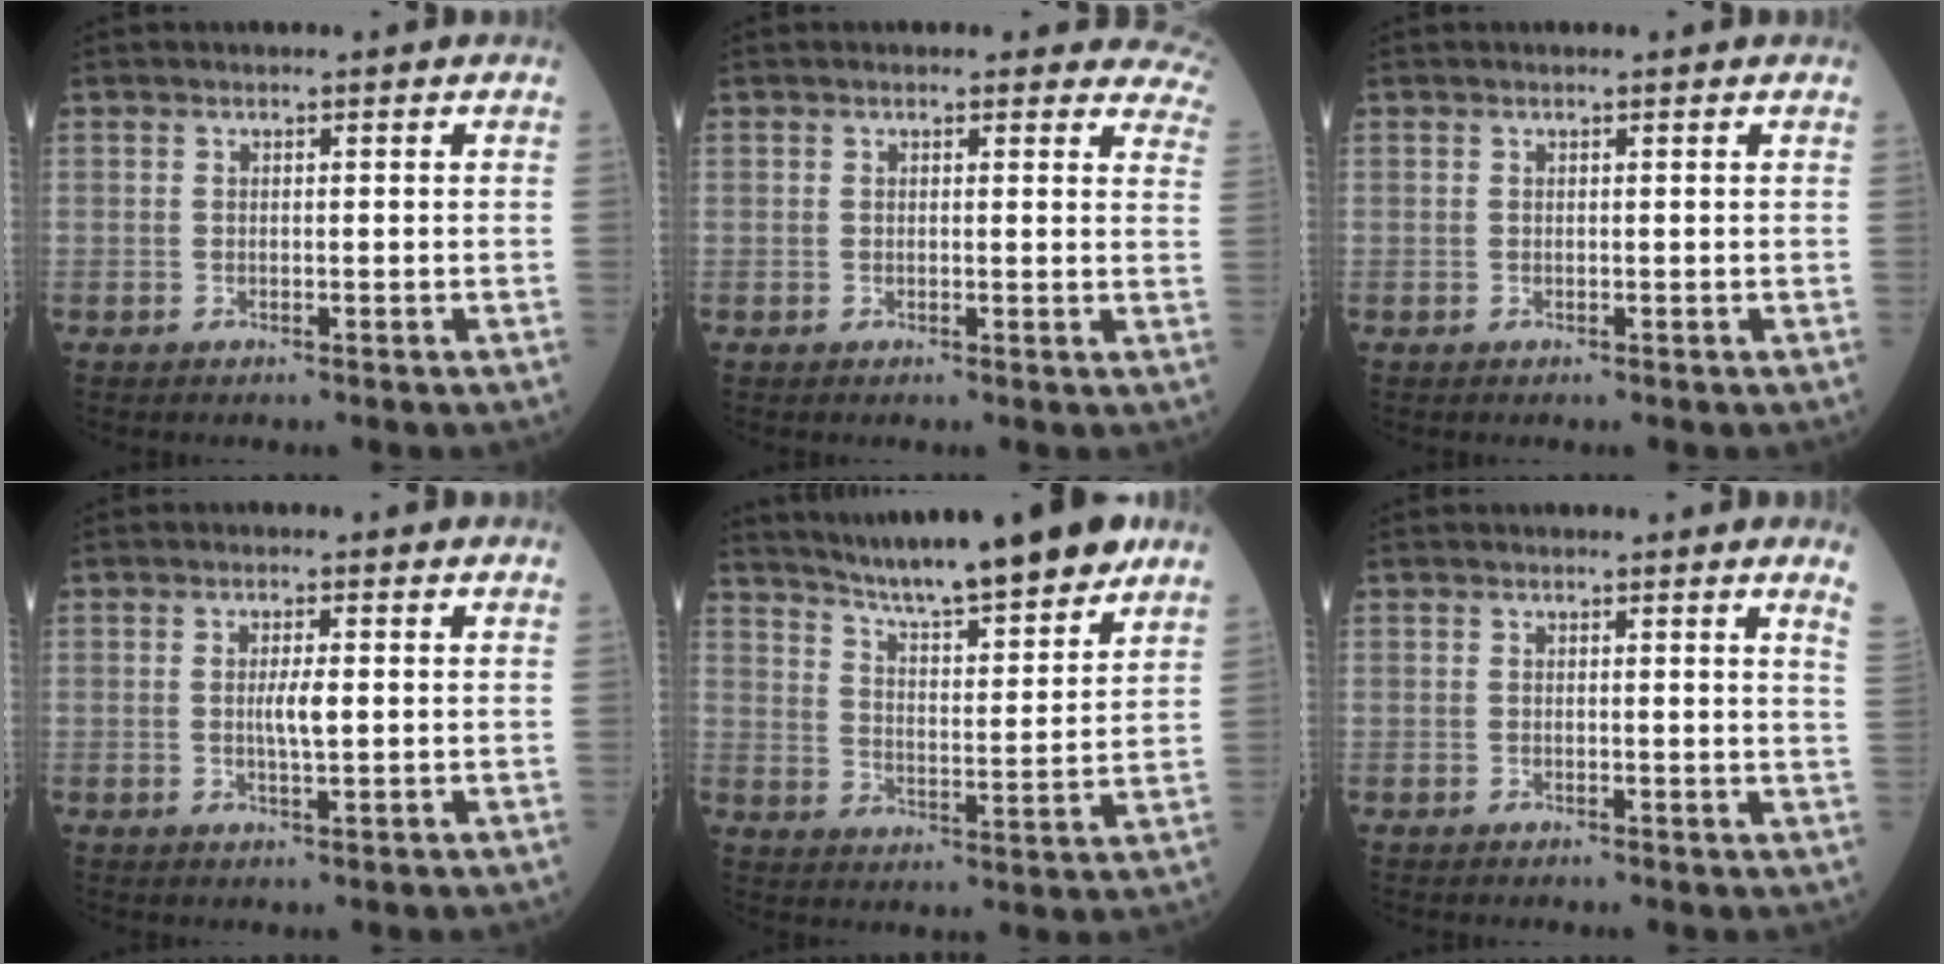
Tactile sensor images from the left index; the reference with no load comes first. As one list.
[{"total": 11.0, "force": [10.1, 3.3, 2.8], "torque": [0.014, -0.017, 0.075]}, {"total": 1.0, "force": [0.9, 0.1, 0.4], "torque": [-0.011, 0.007, 0.011]}, {"total": 2.6, "force": [0.0, 0.4, 2.6], "torque": [-0.051, -0.005, 0.003]}, {"total": 17.3, "force": [14.6, 1.1, 9.1], "torque": [-0.140, -0.005, 0.223]}, {"total": 2.2, "force": [1.9, -0.6, 1.0], "torque": [-0.021, -0.020, 0.007]}]